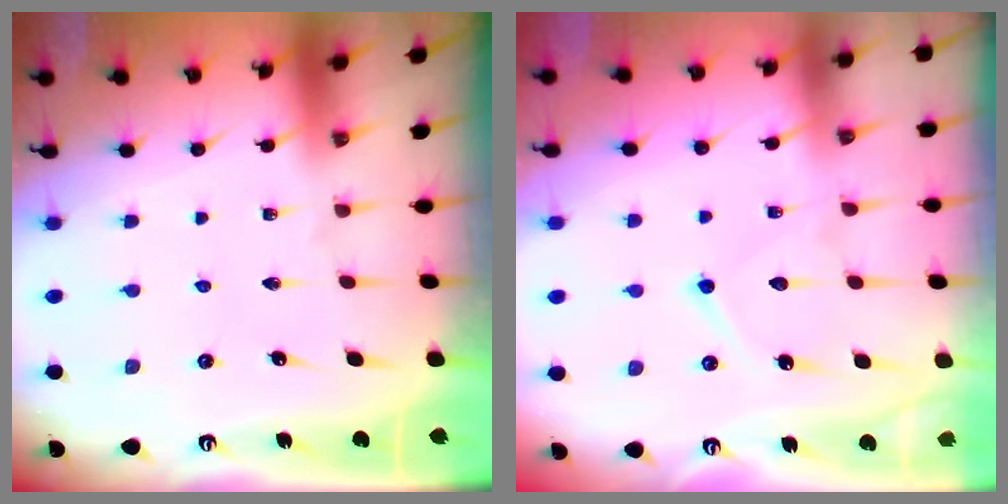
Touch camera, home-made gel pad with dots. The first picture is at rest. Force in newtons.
{"total": 8.9, "press": 8.9, "slide": 0.8}